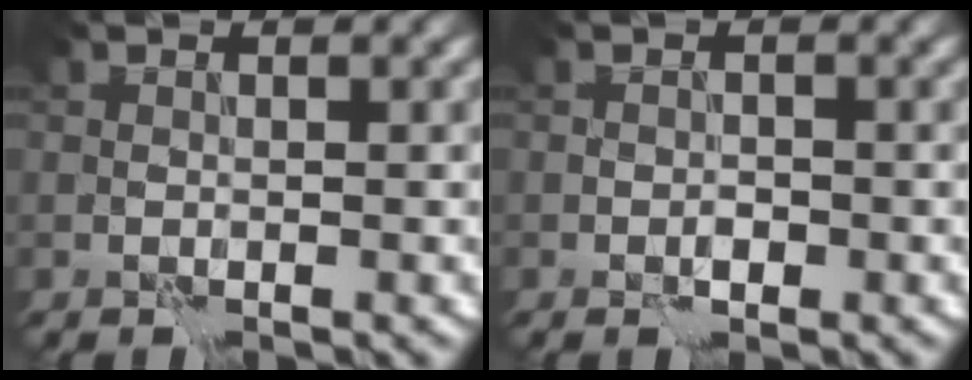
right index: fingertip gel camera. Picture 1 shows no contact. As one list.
[{"total": 0.9, "force": [-0.4, 0.5, 0.6], "torque": [-0.009, 0.001, -0.009]}]